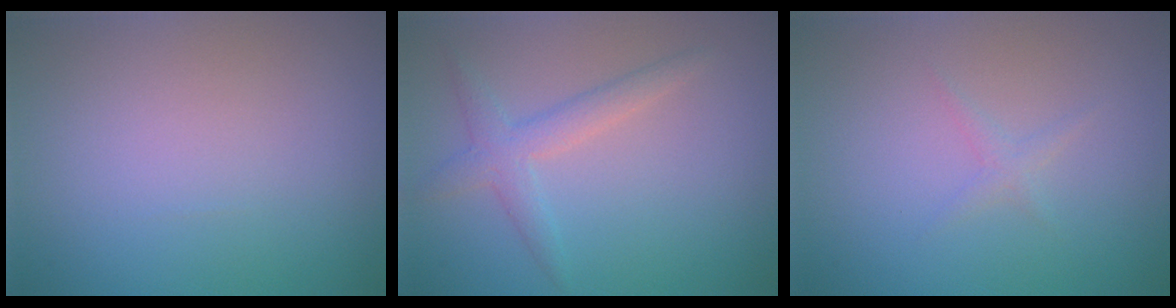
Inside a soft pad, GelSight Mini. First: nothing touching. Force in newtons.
{"total": 2.5, "press": 2.5, "slide": 0.1}
{"total": 0.9, "press": 0.9, "slide": 0.0}